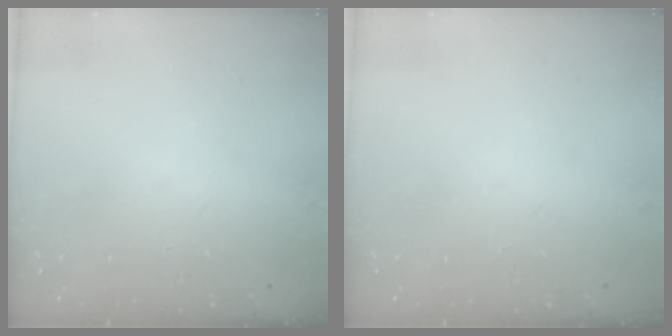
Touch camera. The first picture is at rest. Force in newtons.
{"total": 0.0}